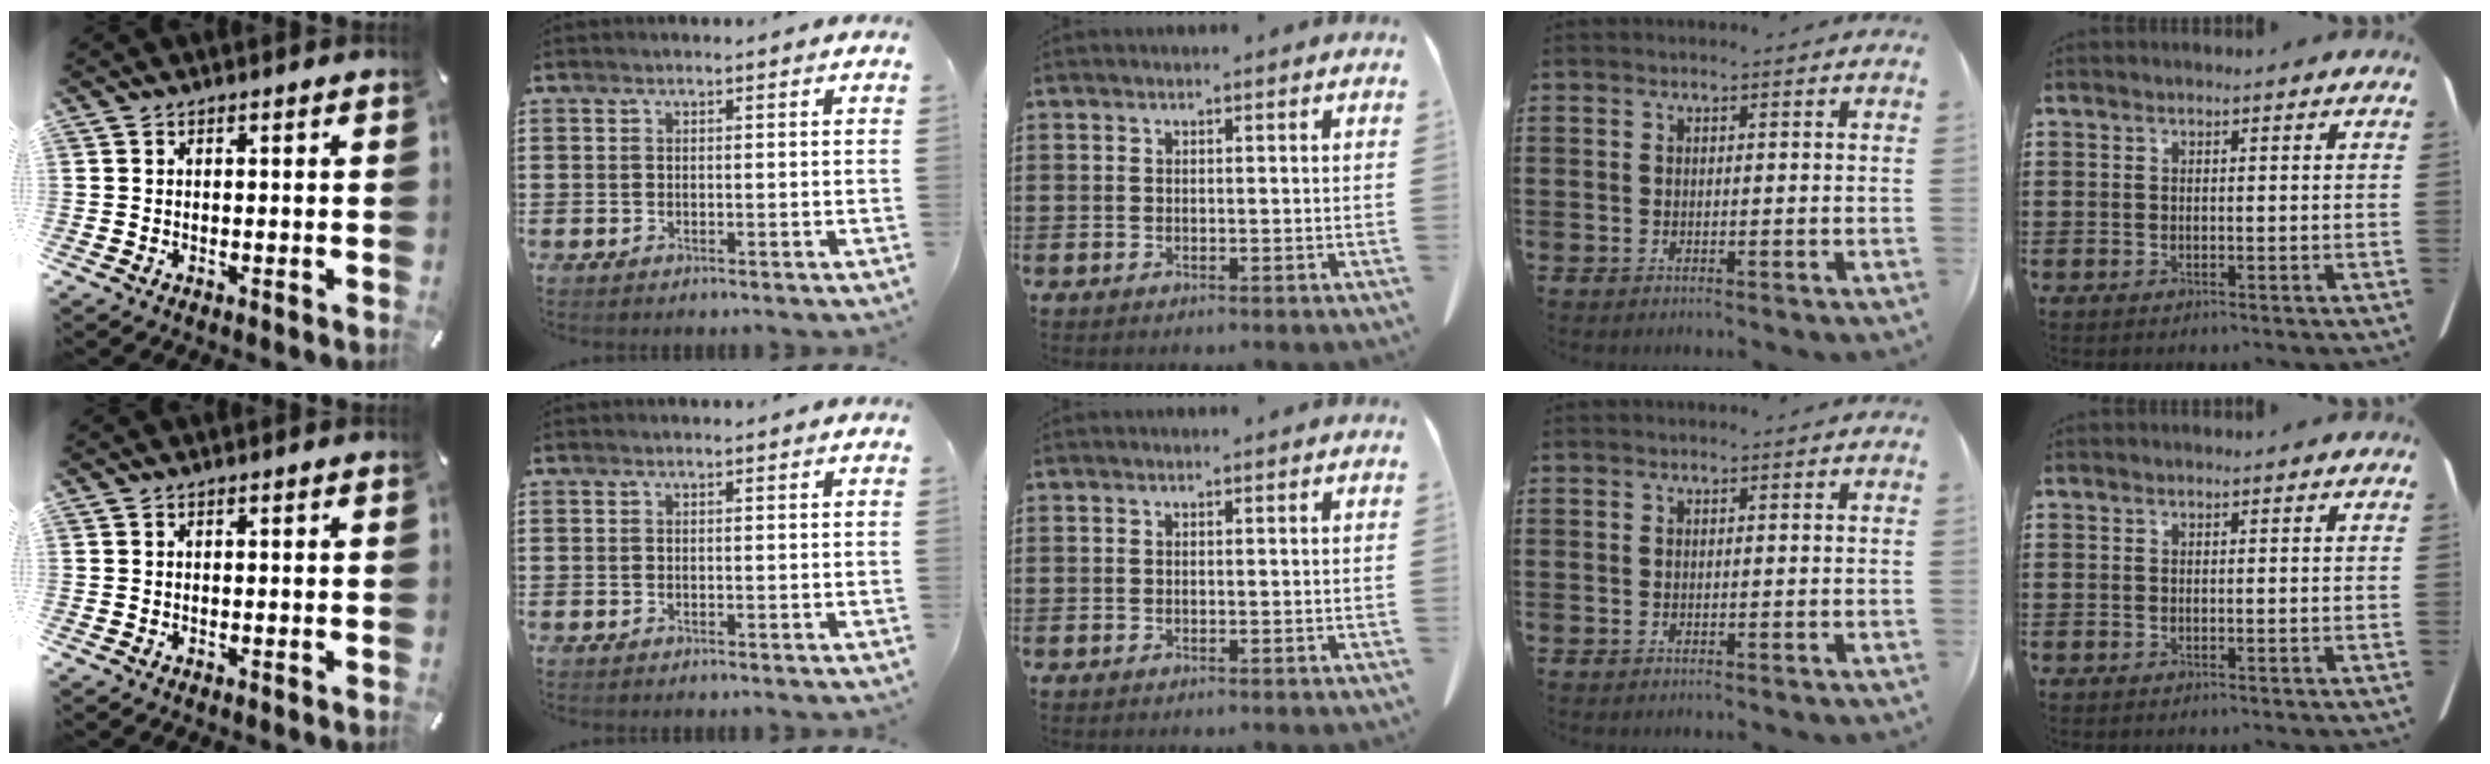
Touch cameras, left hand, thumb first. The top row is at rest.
{}